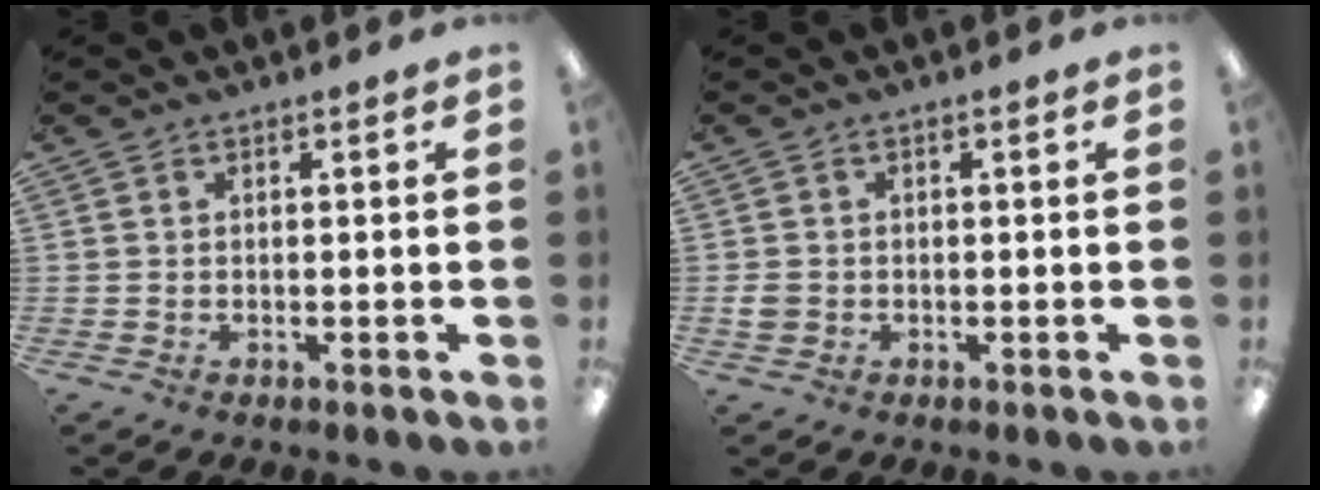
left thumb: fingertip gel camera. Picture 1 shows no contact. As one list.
[{"total": 2.3, "force": [-0.4, 2.0, 1.1], "torque": [-0.018, 0.005, -0.008]}]